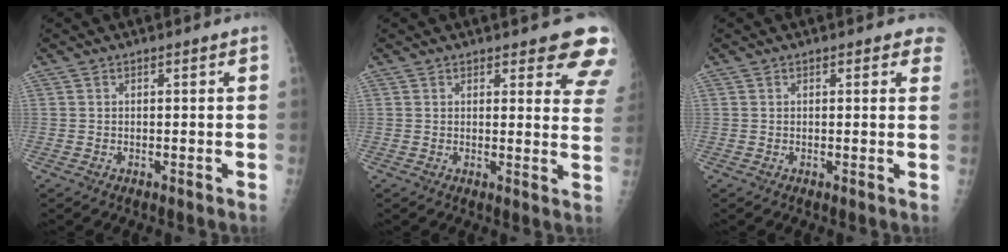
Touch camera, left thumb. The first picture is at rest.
{"total": 9.1, "force": [7.5, 3.0, 4.3], "torque": [-0.002, -0.038, 0.063]}
{"total": 2.6, "force": [1.8, 1.4, 1.3], "torque": [0.016, -0.002, 0.010]}